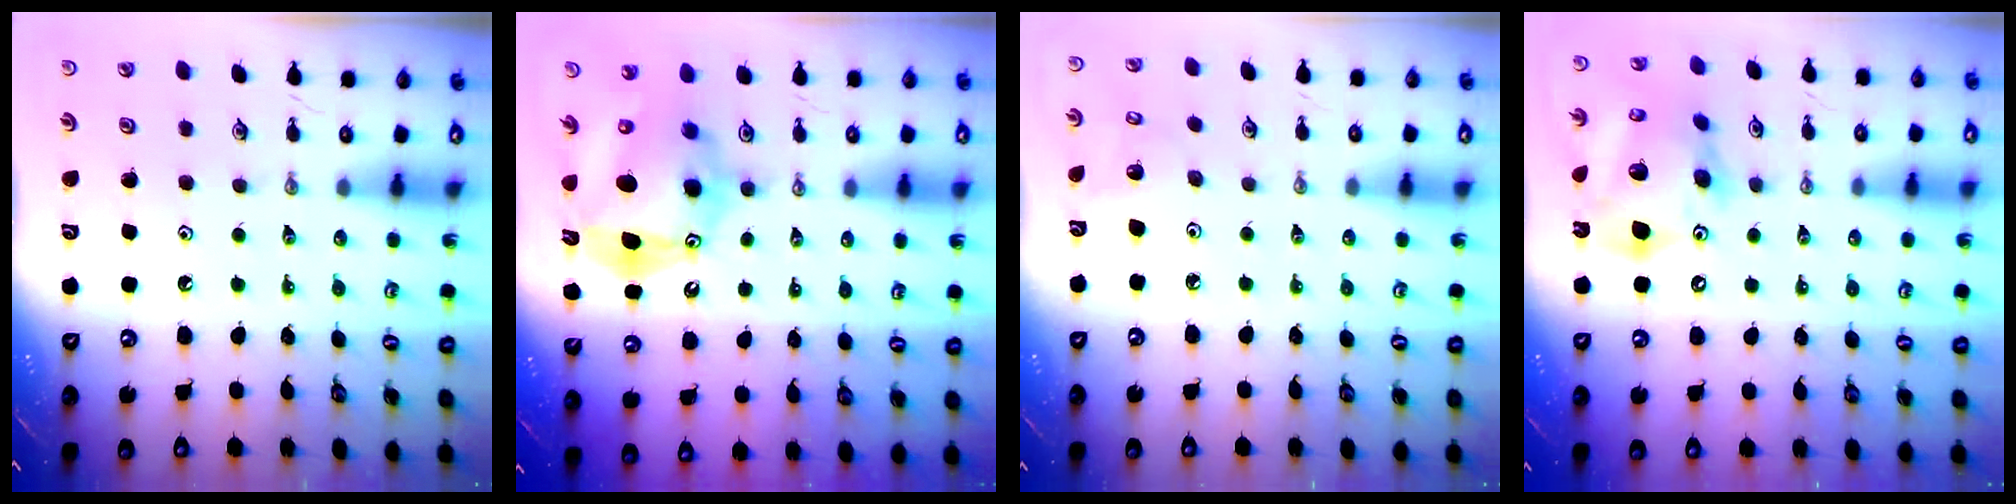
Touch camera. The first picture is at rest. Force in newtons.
{"total": 15.5, "press": 15.3, "slide": 2.8}
{"total": 6.4, "press": 5.9, "slide": 2.4}
{"total": 19.2, "press": 19.0, "slide": 3.2}